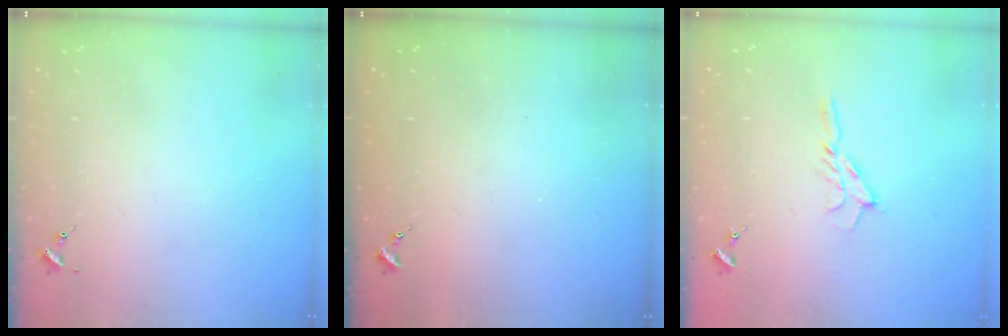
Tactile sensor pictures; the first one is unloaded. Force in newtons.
{"total": 0.0}
{"total": 6.5, "press": 6.5, "slide": 0.7}